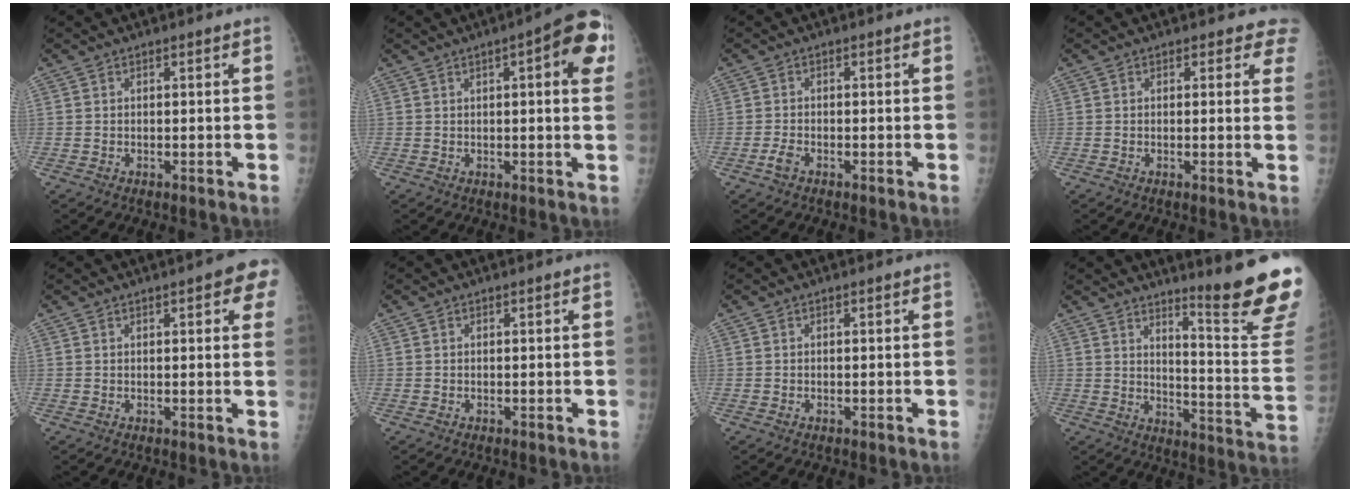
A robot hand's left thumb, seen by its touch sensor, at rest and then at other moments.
{"total": 10.1, "force": [3.1, 2.6, 9.2], "torque": [-0.097, 0.007, 0.029]}
{"total": 1.7, "force": [-1.2, 0.8, 0.9], "torque": [-0.024, 0.001, -0.025]}
{"total": 3.7, "force": [3.1, 1.9, 0.8], "torque": [0.030, -0.013, 0.015]}
{"total": 6.0, "force": [2.6, 1.6, 5.1], "torque": [-0.041, -0.001, 0.024]}
{"total": 0.0}
{"total": 0.0}
{"total": 17.5, "force": [13.9, -0.3, 10.6], "torque": [-0.117, -0.156, 0.185]}